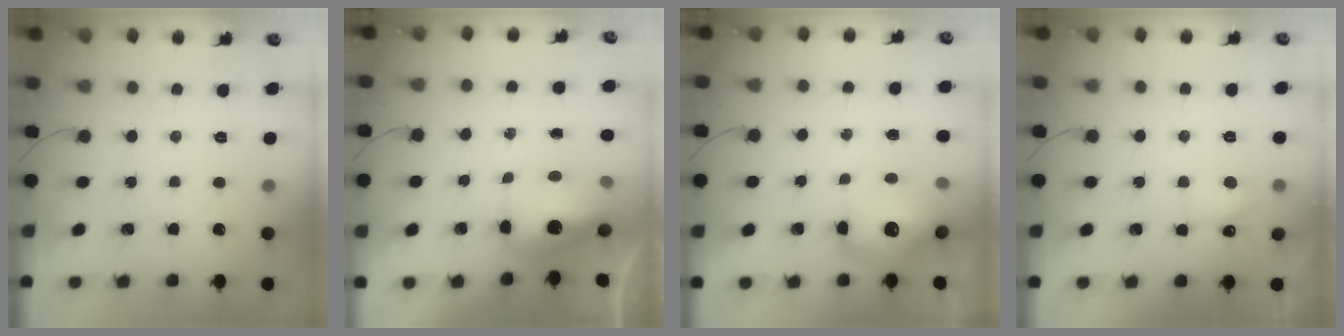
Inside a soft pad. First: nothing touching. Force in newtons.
{"total": 11.7, "press": 11.5, "slide": 2.4}
{"total": 12.2, "press": 11.9, "slide": 3.0}
{"total": 5.0, "press": 4.9, "slide": 1.2}